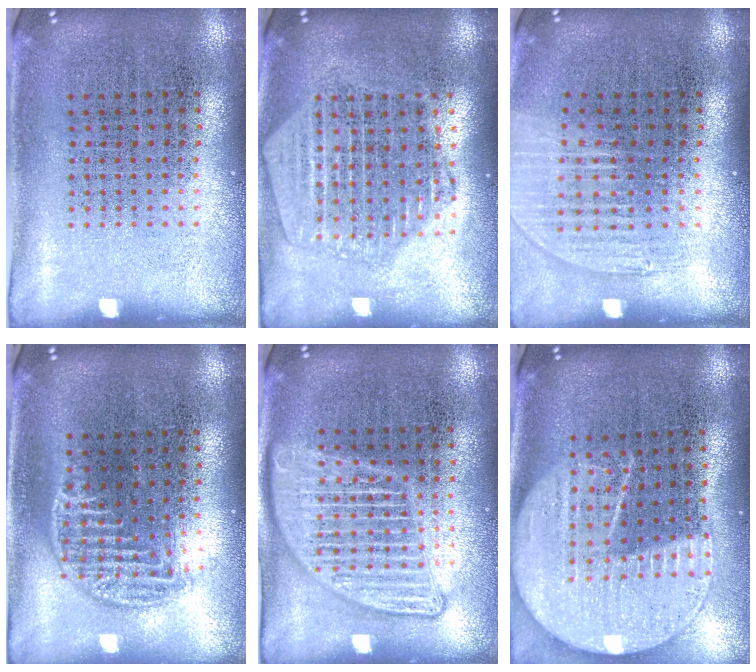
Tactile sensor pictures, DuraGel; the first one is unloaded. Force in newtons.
{"total": 2.0, "press": 1.9, "slide": 0.8}
{"total": 1.2, "press": 1.1, "slide": 0.5}
{"total": 1.1, "press": 1.0, "slide": 0.5}
{"total": 2.7, "press": 2.7, "slide": 0.2}
{"total": 2.2, "press": 2.0, "slide": 1.1}